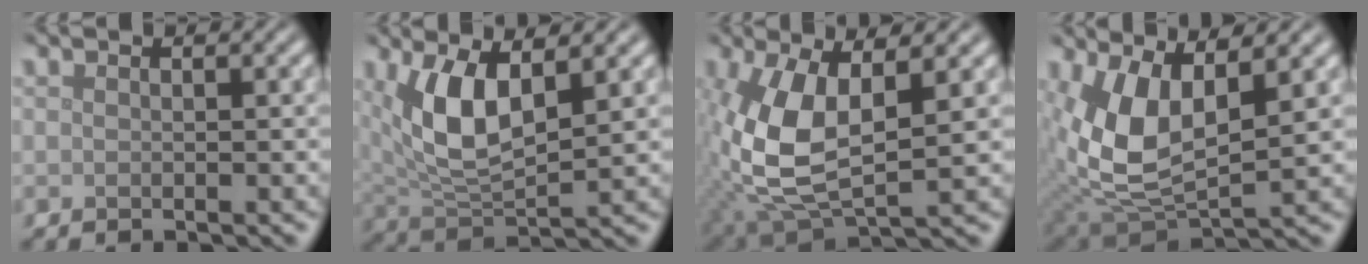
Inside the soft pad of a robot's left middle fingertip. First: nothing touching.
{"total": 6.8, "force": [2.2, 2.9, 5.7], "torque": [-0.127, -0.005, 0.046]}
{"total": 9.4, "force": [0.7, 4.7, 8.2], "torque": [-0.195, -0.009, 0.018]}
{"total": 8.6, "force": [2.0, 4.3, 7.2], "torque": [-0.169, -0.010, 0.040]}